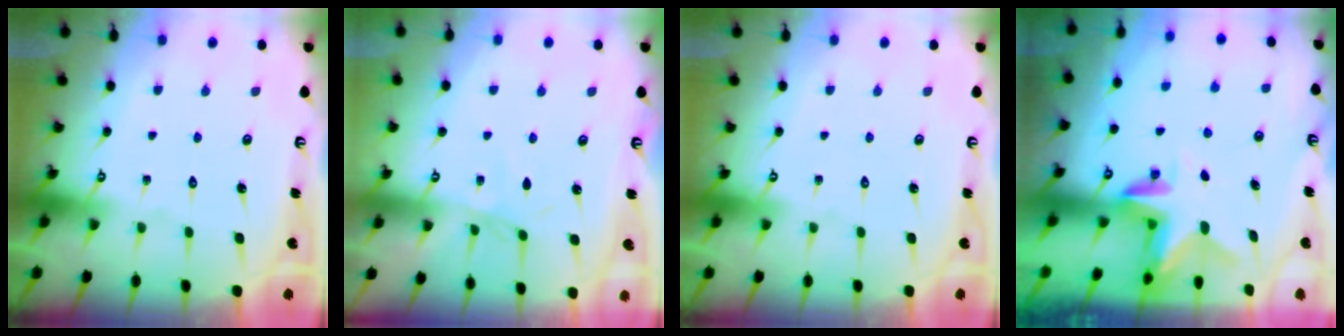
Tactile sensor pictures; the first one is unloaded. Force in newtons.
{"total": 2.2, "press": 2.2, "slide": 0.3}
{"total": 0.0}
{"total": 3.2, "press": 3.2, "slide": 0.3}